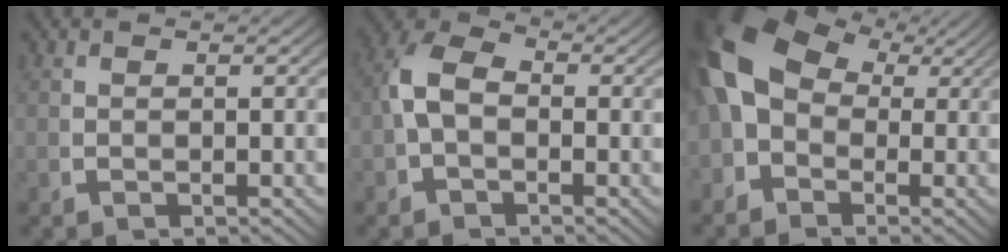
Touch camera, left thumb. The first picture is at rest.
{"total": 5.0, "force": [-0.2, 3.6, 3.4], "torque": [-0.081, -0.011, -0.002]}
{"total": 9.2, "force": [1.4, 7.0, 5.8], "torque": [-0.140, -0.022, 0.029]}